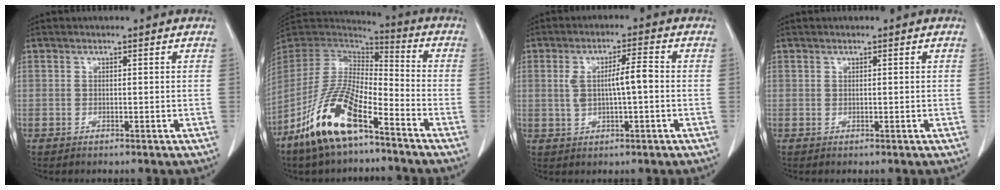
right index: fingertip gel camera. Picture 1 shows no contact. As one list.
[{"total": 15.9, "force": [-9.4, 4.6, 12.0], "torque": [-0.246, -0.012, -0.178]}, {"total": 5.9, "force": [0.2, 1.2, 5.8], "torque": [-0.110, 0.015, 0.005]}, {"total": 0.0}]